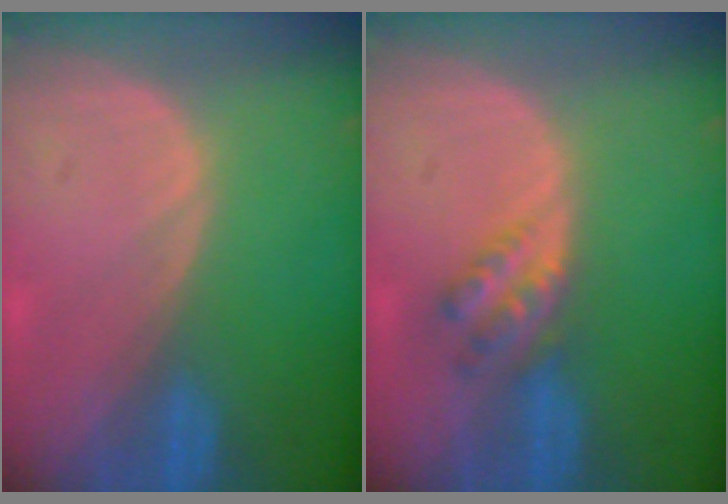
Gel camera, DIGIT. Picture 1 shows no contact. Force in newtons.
{"total": 4.5, "press": 3.9, "slide": 2.2}